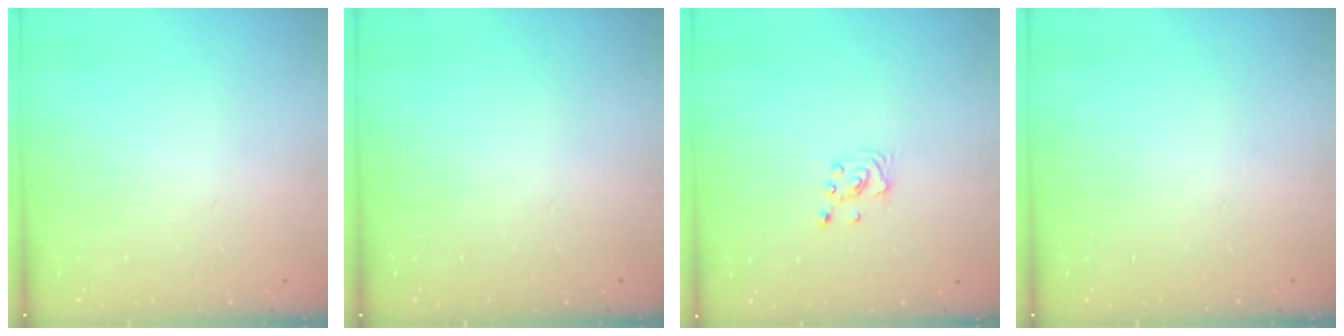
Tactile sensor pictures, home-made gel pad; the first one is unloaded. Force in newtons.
{"total": 0.0}
{"total": 2.3, "press": 2.3, "slide": 0.2}
{"total": 0.0}